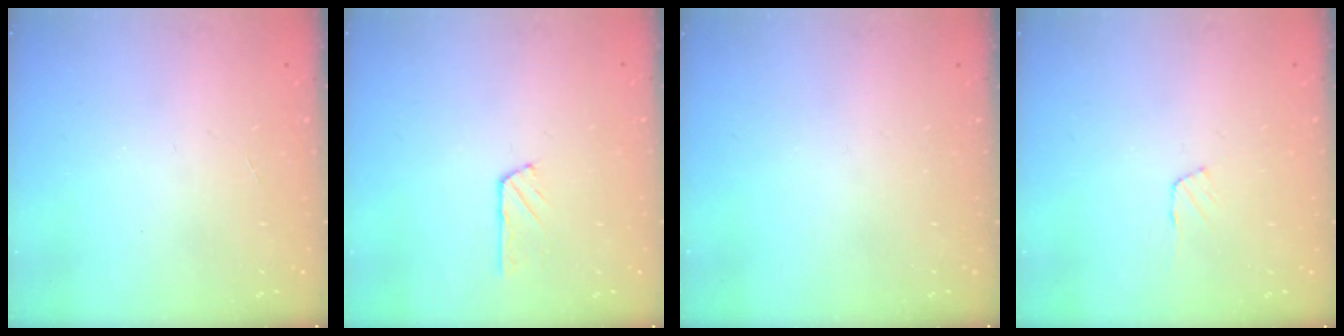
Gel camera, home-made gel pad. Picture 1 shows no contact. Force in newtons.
{"total": 3.8, "press": 3.8, "slide": 0.5}
{"total": 0.0}
{"total": 4.5, "press": 4.4, "slide": 0.4}